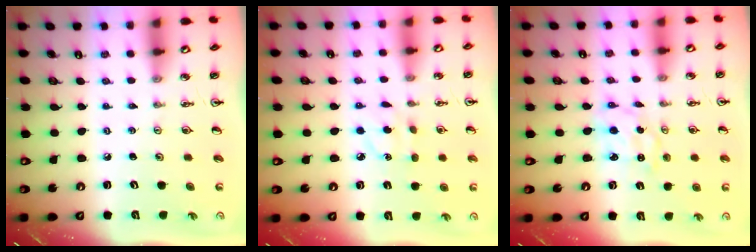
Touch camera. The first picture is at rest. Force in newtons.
{"total": 5.1, "press": 5.1, "slide": 0.6}
{"total": 2.3, "press": 2.3, "slide": 0.2}